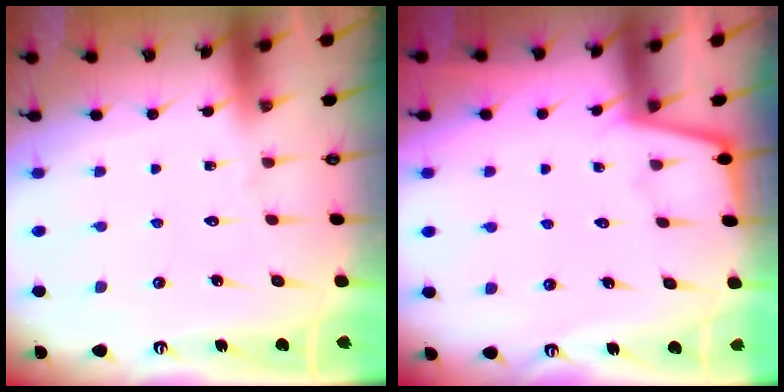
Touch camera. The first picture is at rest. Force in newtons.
{"total": 2.0, "press": 2.0, "slide": 0.3}